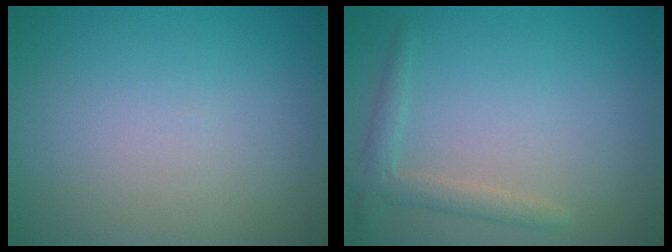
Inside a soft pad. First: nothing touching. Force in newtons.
{"total": 2.0, "press": 2.0, "slide": 0.3}